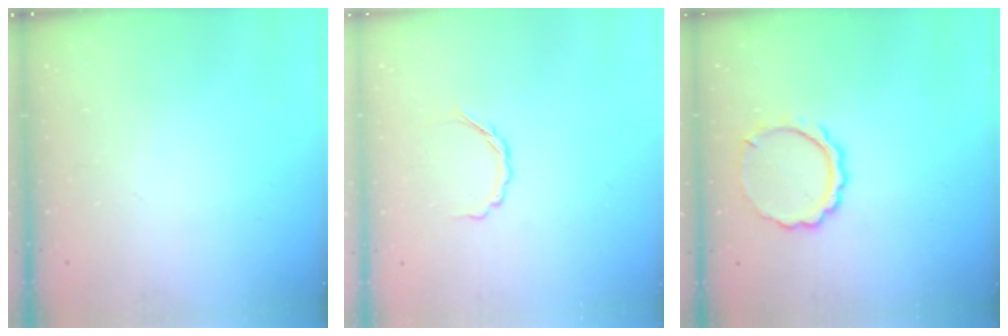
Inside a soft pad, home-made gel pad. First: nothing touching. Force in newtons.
{"total": 3.6, "press": 3.5, "slide": 0.8}
{"total": 8.1, "press": 8.0, "slide": 0.6}